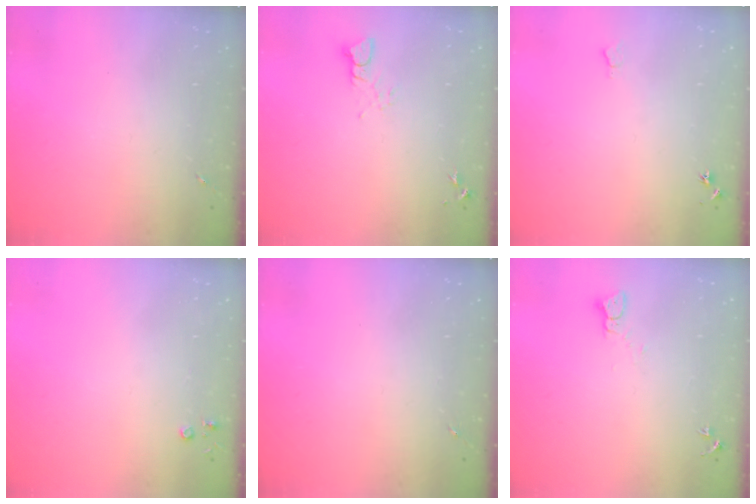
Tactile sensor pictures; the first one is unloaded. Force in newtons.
{"total": 3.1, "press": 3.1, "slide": 0.4}
{"total": 5.6, "press": 5.5, "slide": 0.7}
{"total": 2.8, "press": 2.8, "slide": 0.3}
{"total": 0.0}
{"total": 2.2, "press": 2.2, "slide": 0.2}